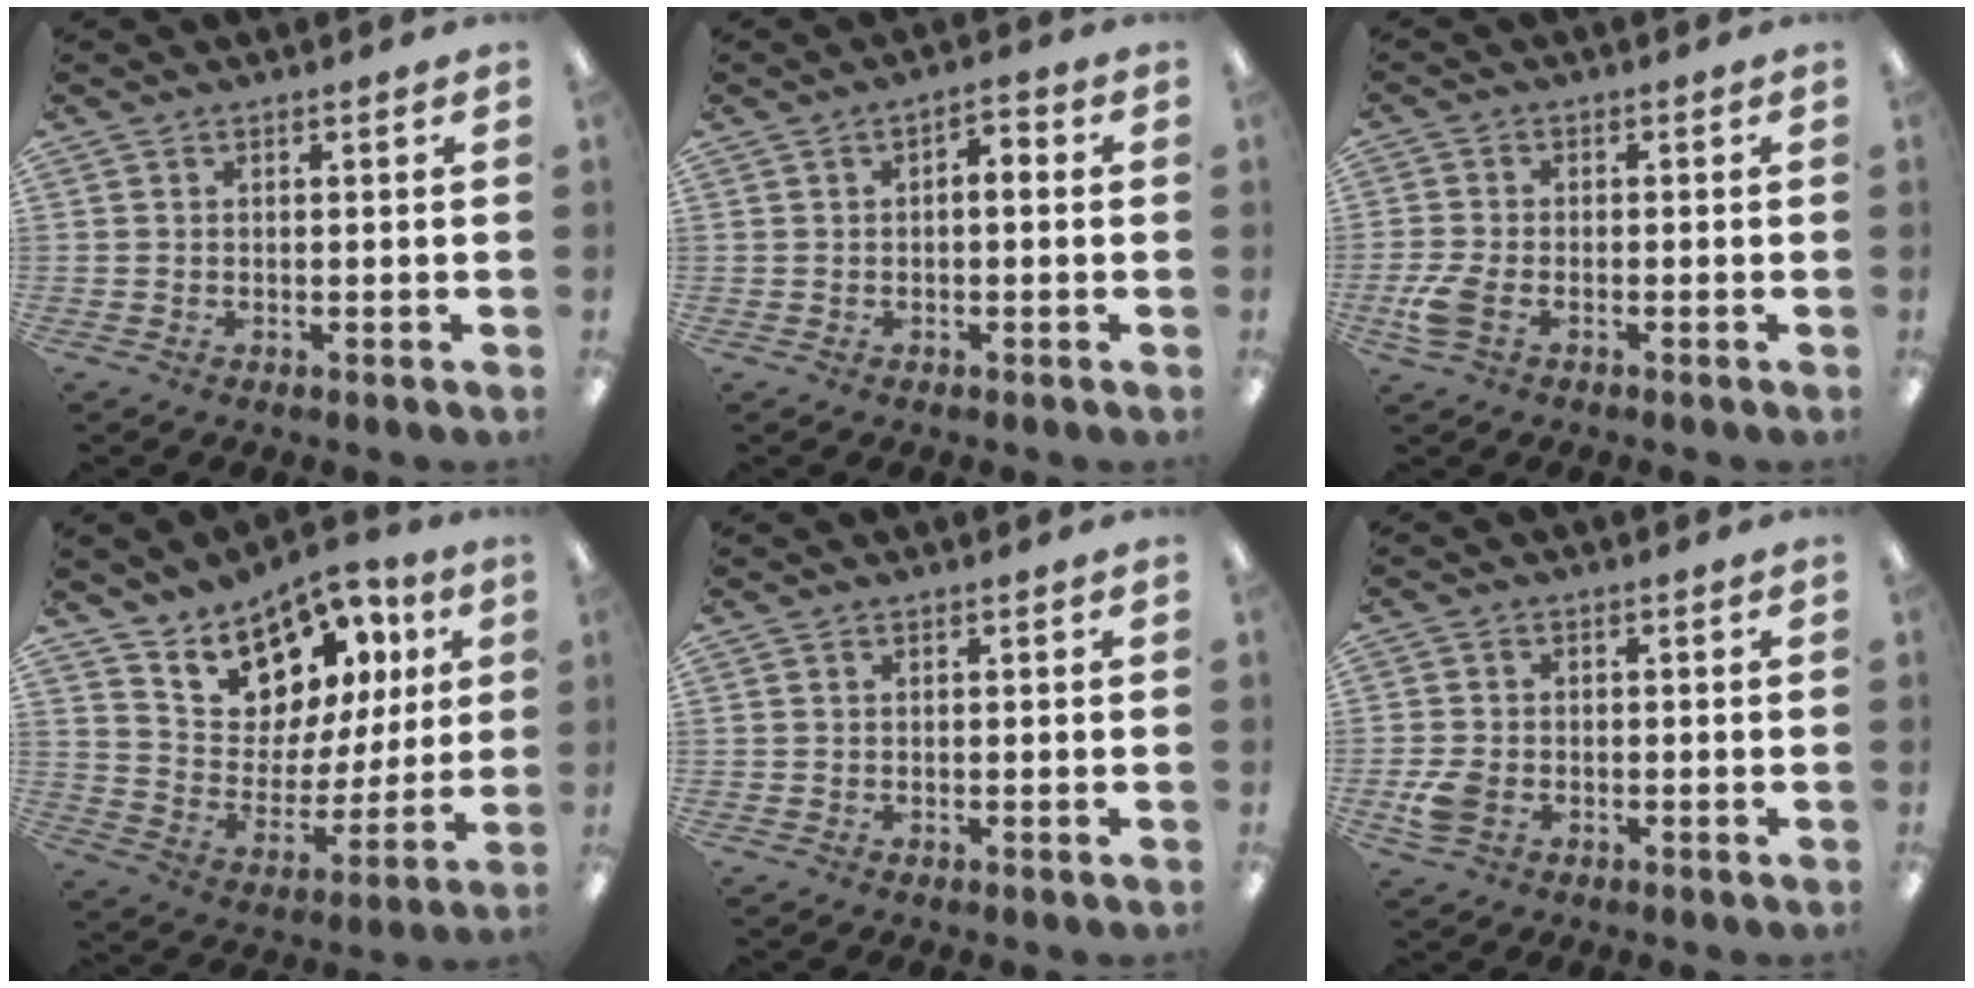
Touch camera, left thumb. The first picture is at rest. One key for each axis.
{"total": 2.7, "fx": -0.8, "fy": 1.6, "fz": 2.0, "tx": -0.036, "ty": 0.010, "tz": -0.017}
{"total": 5.7, "fx": -2.1, "fy": 3.3, "fz": 4.1, "tx": -0.095, "ty": 0.002, "tz": -0.042}
{"total": 14.6, "fx": 10.9, "fy": 8.8, "fz": 4.3, "tx": -0.089, "ty": -0.082, "tz": 0.203}
{"total": 0.0}
{"total": 5.3, "fx": -1.9, "fy": 3.7, "fz": 3.3, "tx": -0.070, "ty": 0.008, "tz": -0.034}